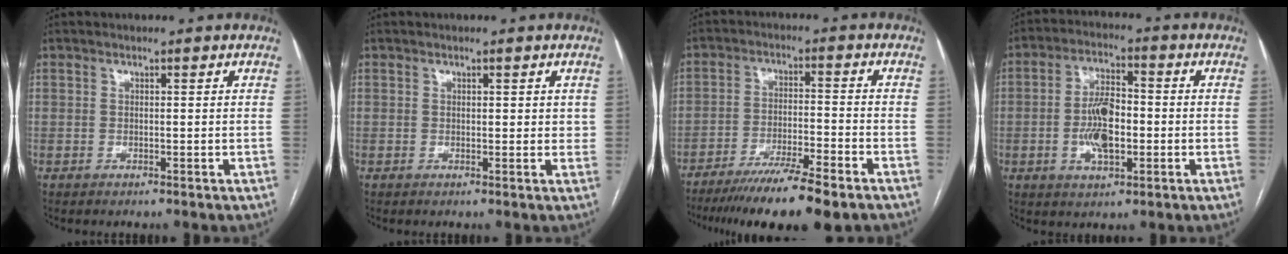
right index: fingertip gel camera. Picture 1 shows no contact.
{"total": 1.8, "force": [0.6, 1.0, 1.3], "torque": [-0.011, -0.002, 0.007]}
{"total": 13.6, "force": [-10.5, 1.0, 8.7], "torque": [-0.141, -0.032, -0.169]}
{"total": 8.5, "force": [-1.5, 3.5, 7.5], "torque": [-0.147, 0.007, -0.027]}